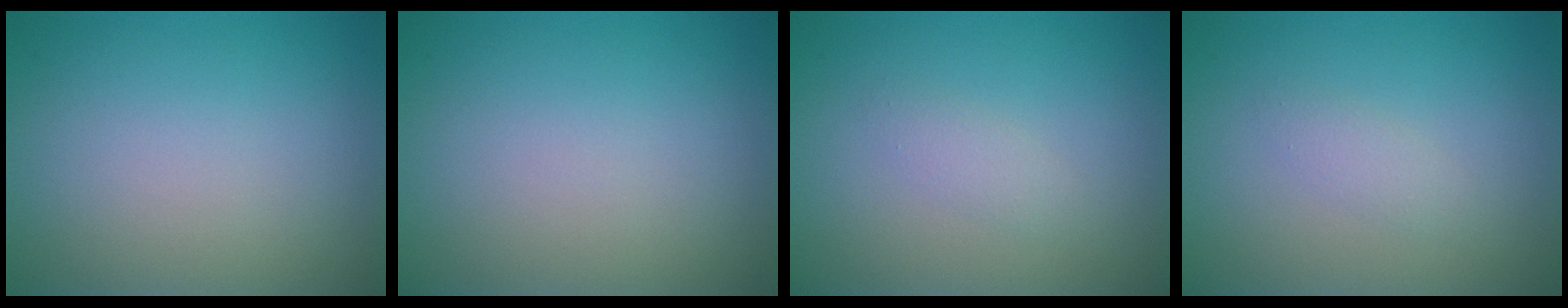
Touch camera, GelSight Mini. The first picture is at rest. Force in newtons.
{"total": 0.0}
{"total": 1.1, "press": 1.1, "slide": 0.0}
{"total": 1.1, "press": 1.1, "slide": 0.0}